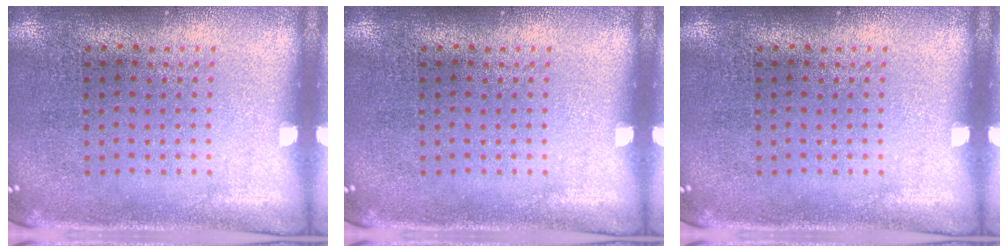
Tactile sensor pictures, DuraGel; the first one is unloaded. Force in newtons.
{"total": 0.0}
{"total": 0.0}